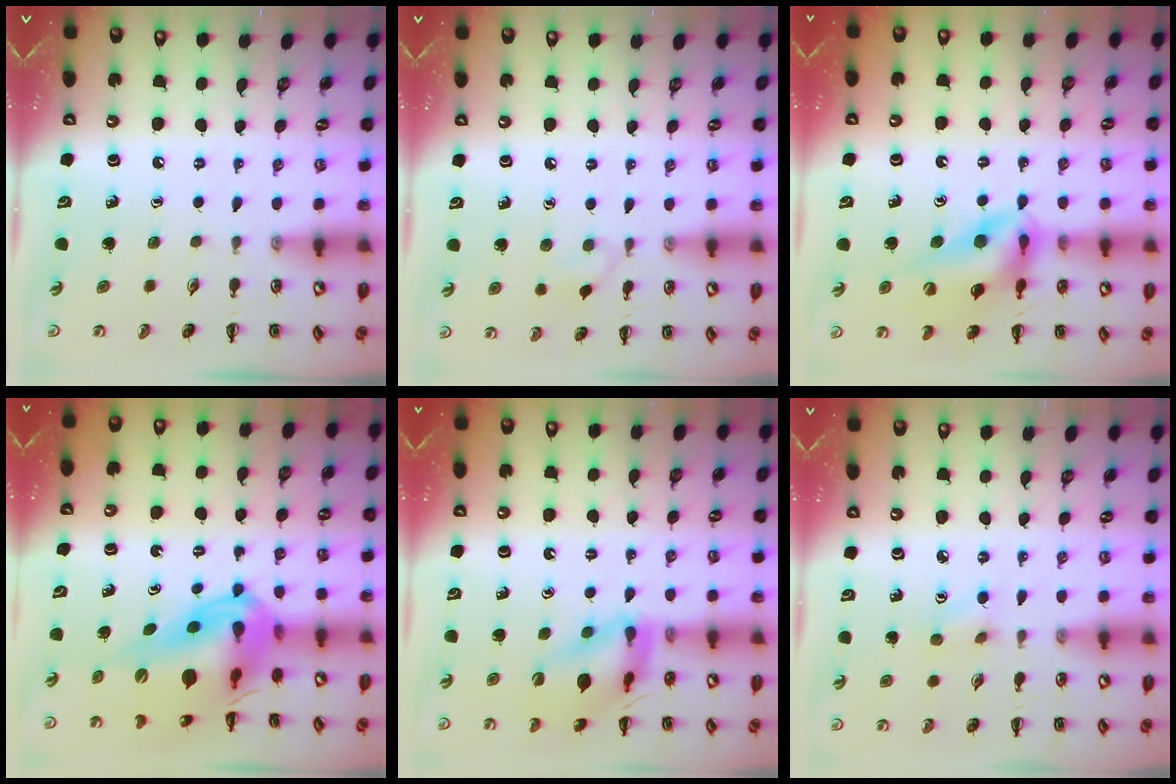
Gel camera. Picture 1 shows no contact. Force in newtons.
{"total": 4.7, "press": 4.3, "slide": 1.7}
{"total": 12.8, "press": 12.1, "slide": 4.3}
{"total": 16.8, "press": 15.9, "slide": 5.3}
{"total": 12.2, "press": 12.1, "slide": 1.6}
{"total": 3.2, "press": 3.0, "slide": 1.0}